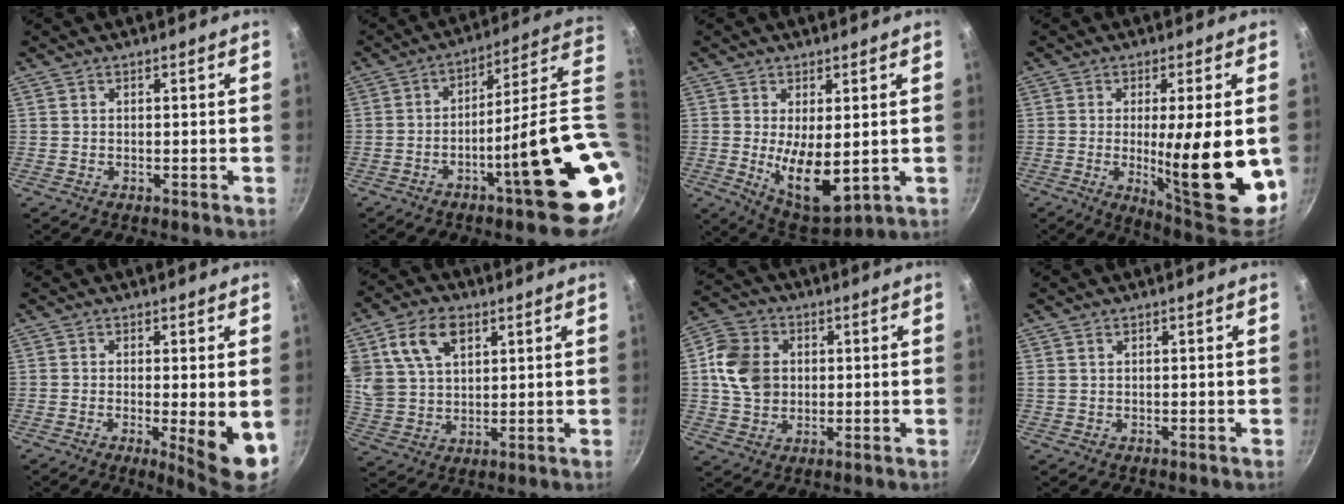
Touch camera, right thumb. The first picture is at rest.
{"total": 22.0, "force": [-4.6, 3.6, 21.2], "torque": [-0.255, 0.014, -0.067]}
{"total": 11.0, "force": [-0.4, 4.8, 9.9], "torque": [-0.144, -0.027, 0.013]}
{"total": 20.1, "force": [-2.2, 4.7, 19.4], "torque": [-0.258, -0.018, -0.020]}
{"total": 7.6, "force": [-1.0, 1.3, 7.5], "torque": [-0.100, -0.015, -0.008]}
{"total": 12.8, "force": [5.5, 8.5, 7.8], "torque": [-0.130, -0.009, 0.108]}
{"total": 10.8, "force": [1.6, 8.8, 6.1], "torque": [-0.088, 0.004, 0.020]}
{"total": 0.7, "force": [0.4, 0.5, 0.3], "torque": [-0.006, 0.001, 0.008]}